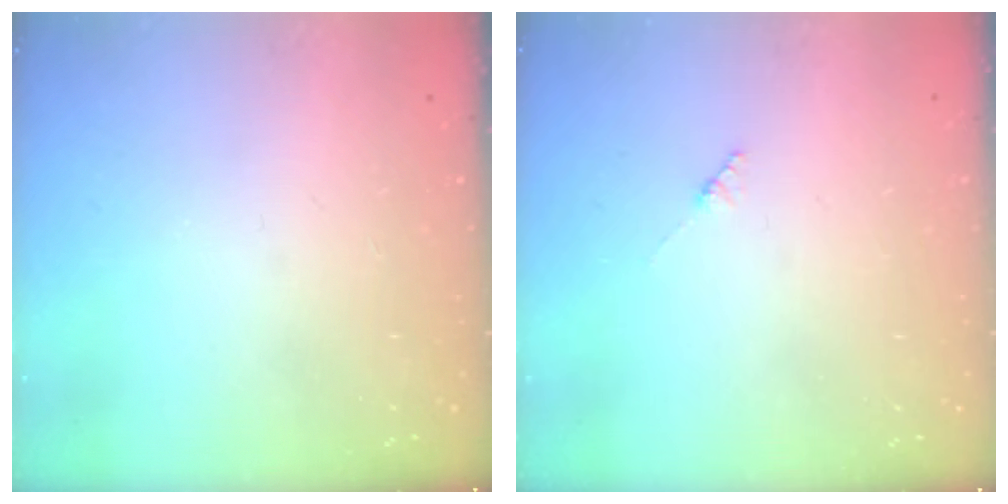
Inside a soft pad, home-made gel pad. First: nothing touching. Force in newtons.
{"total": 1.9, "press": 1.9, "slide": 0.2}